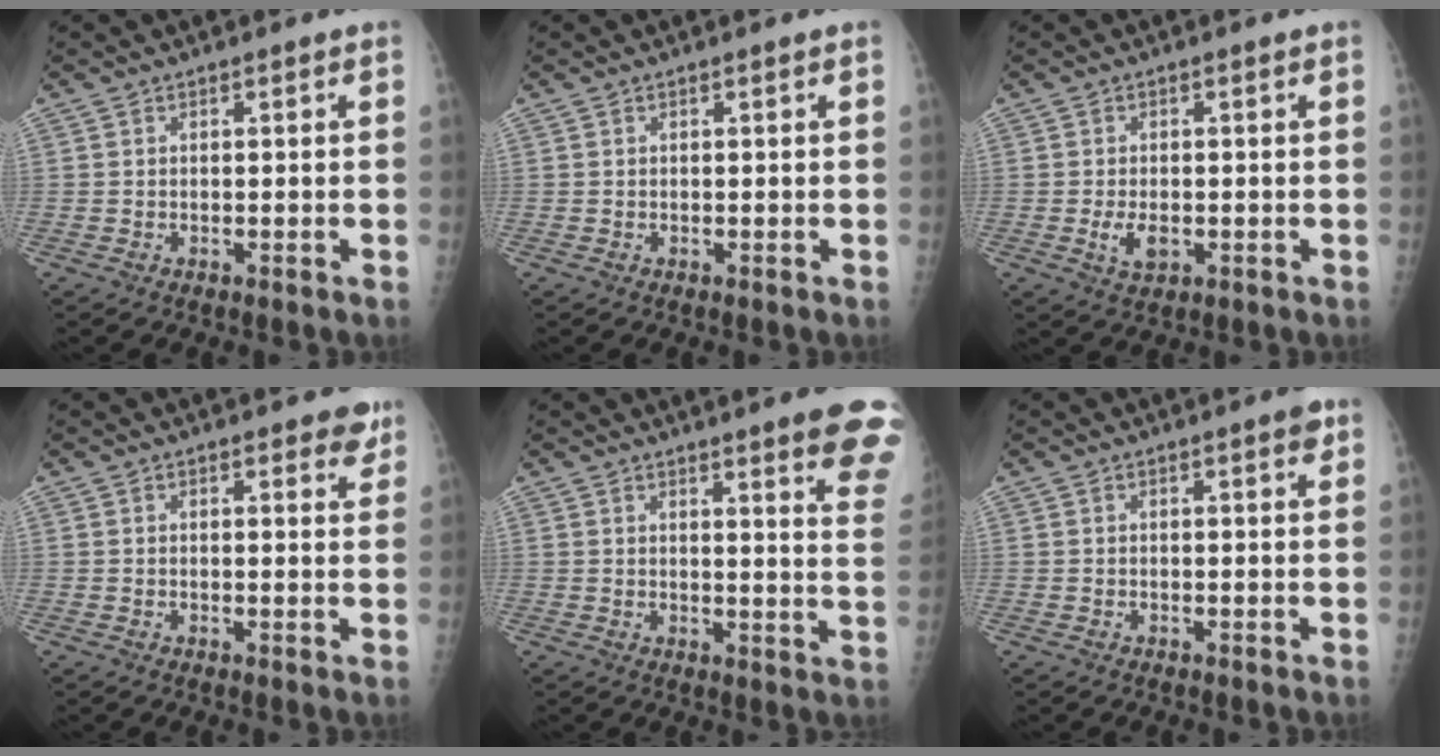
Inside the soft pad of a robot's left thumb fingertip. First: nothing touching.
{"total": 0.0}
{"total": 3.7, "force": [-0.8, 2.1, 2.9], "torque": [-0.055, -0.003, -0.009]}
{"total": 3.8, "force": [2.6, 1.5, 2.3], "torque": [-0.008, -0.012, 0.028]}
{"total": 14.4, "force": [10.7, 2.0, 9.5], "torque": [-0.086, -0.068, 0.113]}
{"total": 2.1, "force": [1.2, 0.4, 1.6], "torque": [-0.020, -0.003, 0.013]}